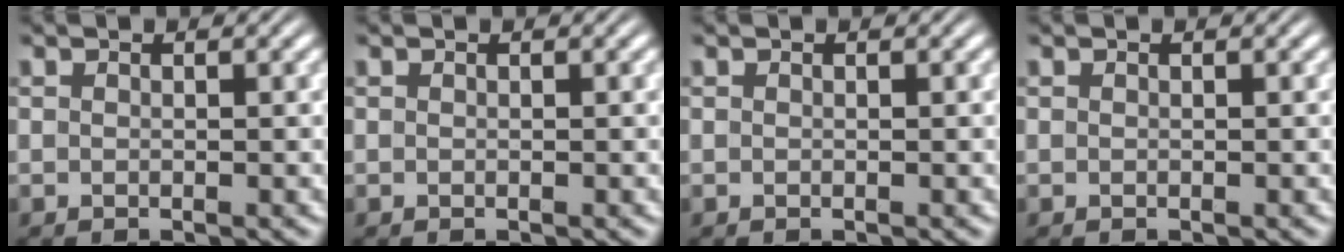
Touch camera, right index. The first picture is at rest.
{"total": 0.0}
{"total": 0.0}
{"total": 0.0}